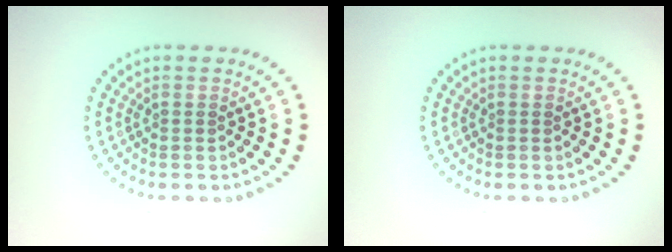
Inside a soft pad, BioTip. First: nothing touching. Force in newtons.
{"total": 0.0}